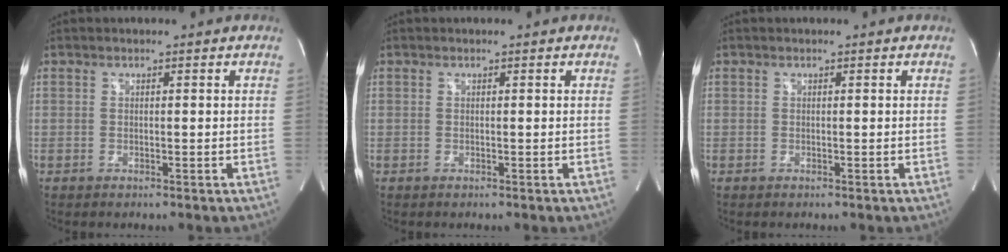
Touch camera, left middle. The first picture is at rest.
{"total": 0.0}
{"total": 0.0}